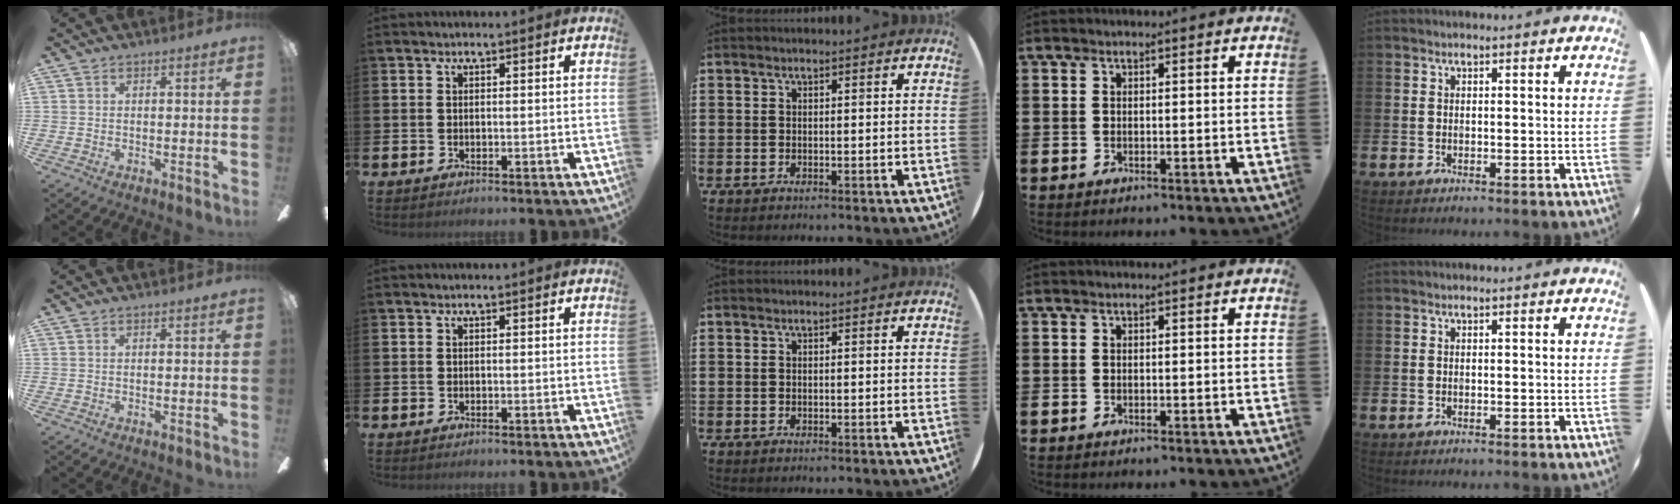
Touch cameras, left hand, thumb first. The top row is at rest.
{}